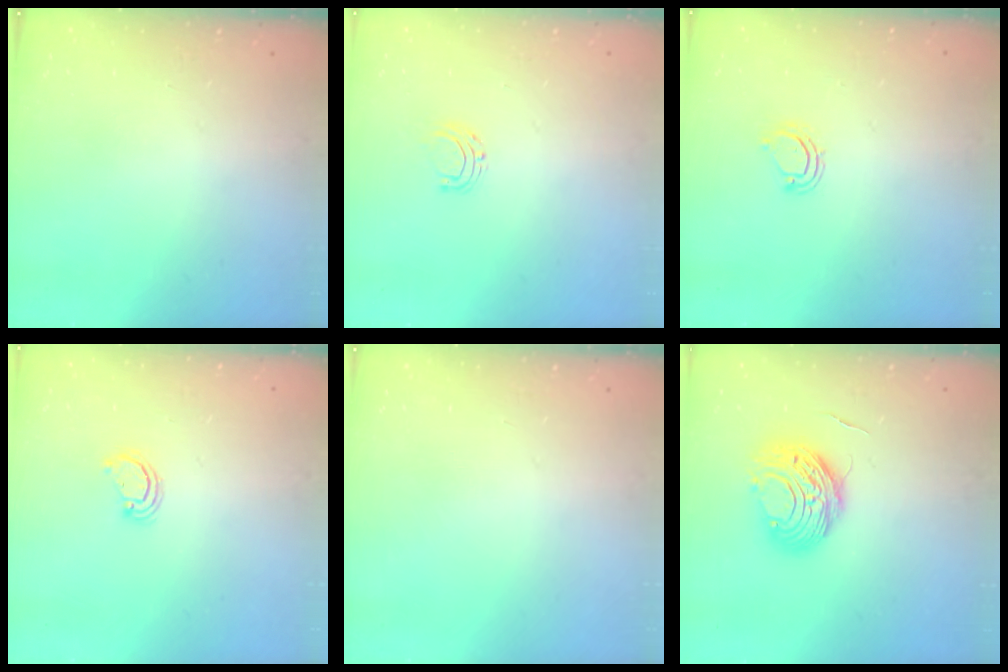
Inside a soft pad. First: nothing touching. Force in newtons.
{"total": 4.5, "press": 4.5, "slide": 0.4}
{"total": 4.4, "press": 4.4, "slide": 0.2}
{"total": 2.6, "press": 2.6, "slide": 0.3}
{"total": 0.0}
{"total": 10.1, "press": 10.1, "slide": 0.8}